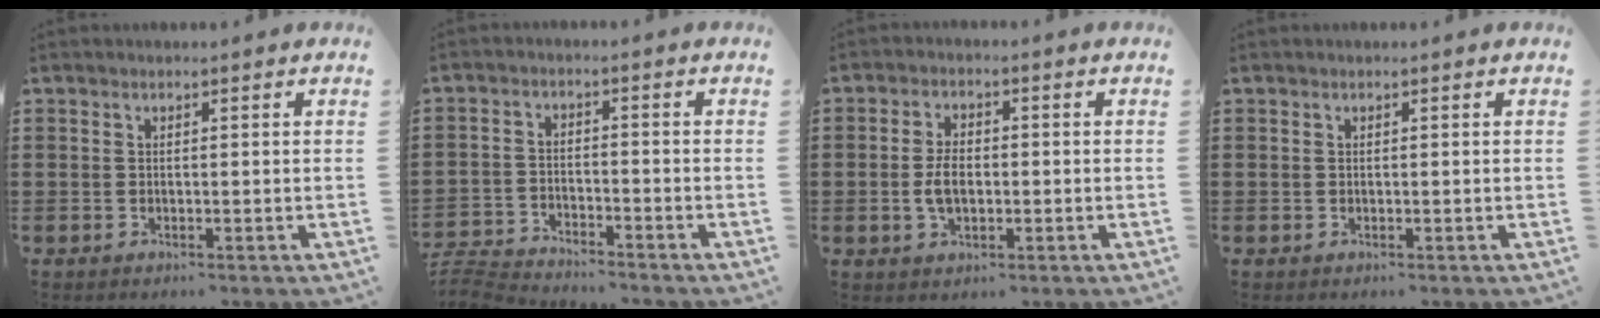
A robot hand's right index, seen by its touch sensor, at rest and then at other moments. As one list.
[{"total": 4.5, "force": [-4.4, 0.4, 0.2], "torque": [-0.021, -0.001, -0.096]}, {"total": 4.1, "force": [-0.6, 2.4, 3.3], "torque": [-0.077, 0.000, -0.014]}, {"total": 0.0}]